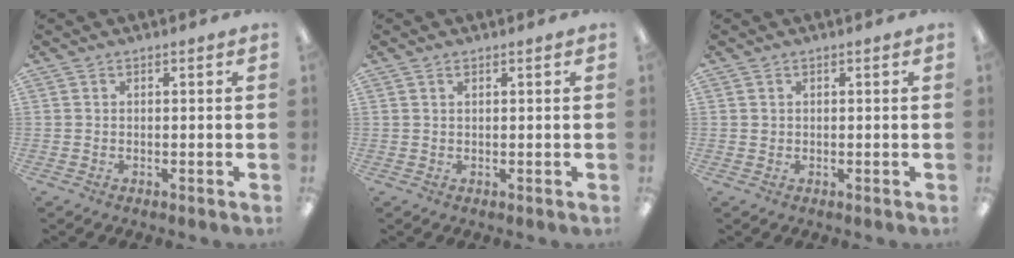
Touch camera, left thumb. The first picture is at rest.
{"total": 0.9, "force": [0.6, 0.5, 0.5], "torque": [-0.013, 0.003, 0.010]}
{"total": 0.7, "force": [0.3, 0.6, 0.0], "torque": [-0.001, 0.003, 0.006]}